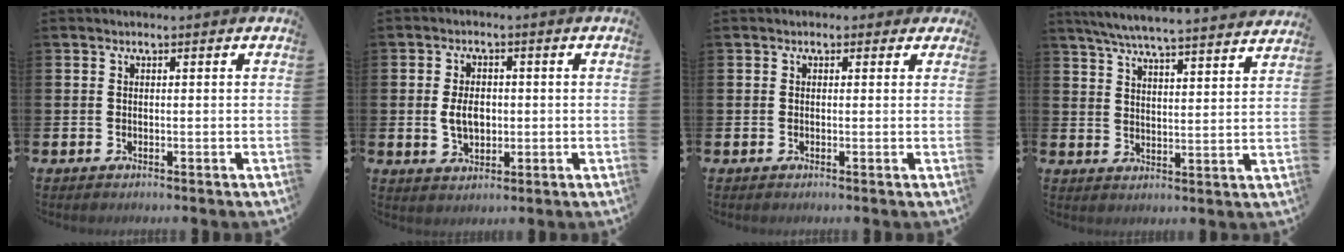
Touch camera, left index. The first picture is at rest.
{"total": 4.2, "force": [0.0, 2.8, 3.1], "torque": [-0.048, 0.004, -0.004]}
{"total": 1.1, "force": [0.3, 1.0, 0.3], "torque": [-0.002, 0.012, 0.001]}
{"total": 6.5, "force": [6.3, 0.1, 1.8], "torque": [-0.048, -0.047, 0.109]}